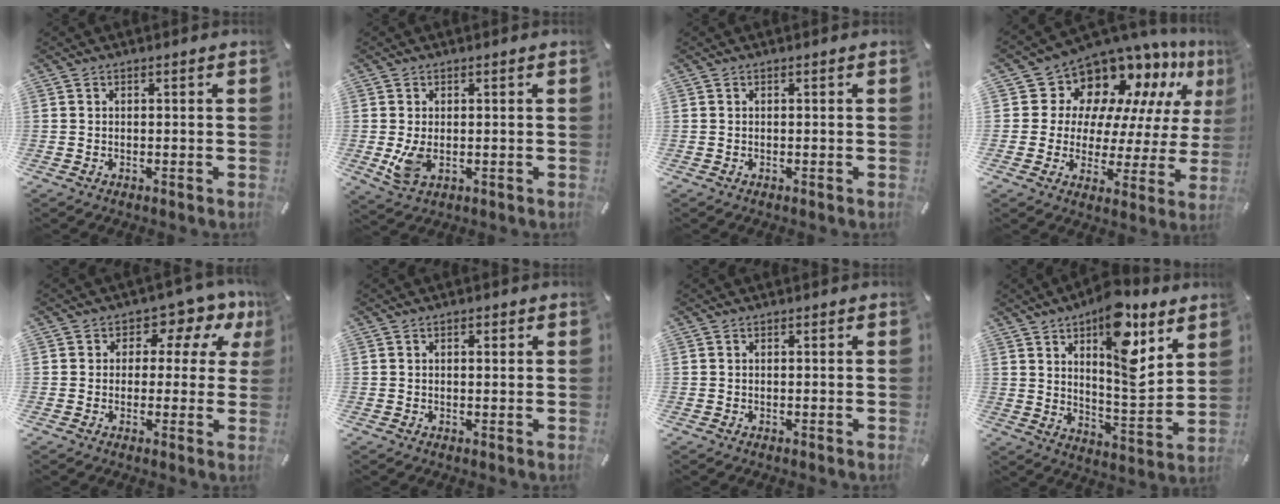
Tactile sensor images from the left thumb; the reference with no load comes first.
{"total": 5.5, "force": [-0.3, 3.1, 4.5], "torque": [-0.096, -0.005, -0.008]}
{"total": 0.0}
{"total": 11.8, "force": [9.1, 7.2, 2.3], "torque": [-0.044, -0.103, 0.156]}
{"total": 7.7, "force": [2.6, 5.5, 4.6], "torque": [-0.054, -0.015, 0.039]}
{"total": 1.0, "force": [0.3, 0.5, 0.8], "torque": [-0.017, 0.005, 0.004]}
{"total": 0.0}
{"total": 15.3, "force": [8.9, 5.8, 11.0], "torque": [-0.165, -0.050, 0.148]}